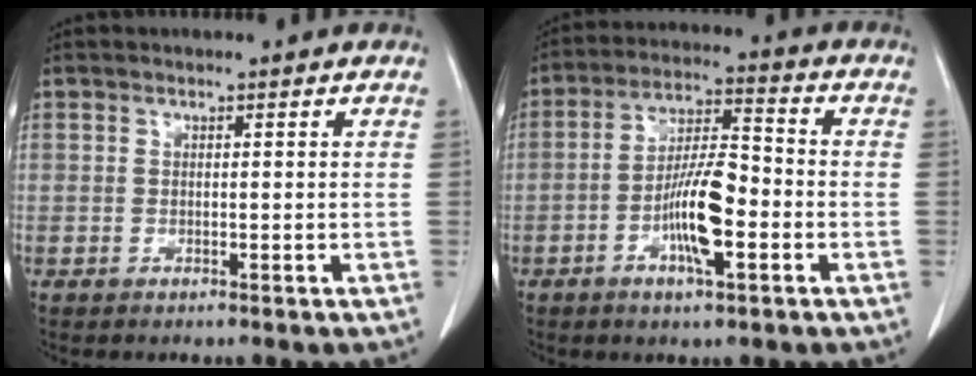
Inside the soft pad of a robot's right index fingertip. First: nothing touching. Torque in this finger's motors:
{"motor_torque": [1.03, -0.75, 0.35, 0.07]}